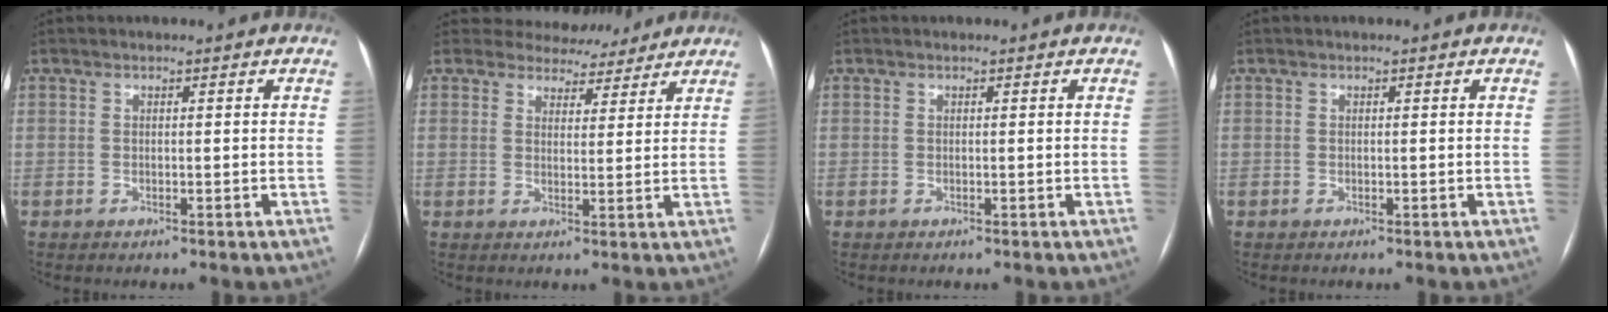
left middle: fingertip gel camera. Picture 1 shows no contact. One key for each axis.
{"total": 8.0, "fx": 7.2, "fy": 3.5, "fz": 0.4, "tx": 0.008, "ty": 0.008, "tz": 0.087}
{"total": 0.0}
{"total": 0.0}